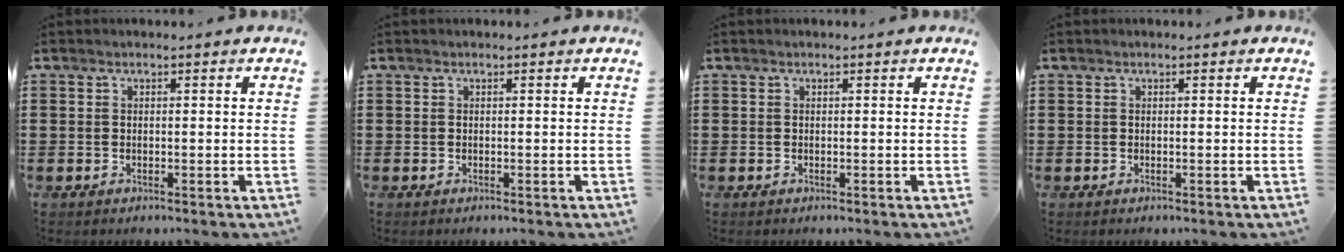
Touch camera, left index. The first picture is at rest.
{"total": 0.0}
{"total": 0.0}
{"total": 0.0}